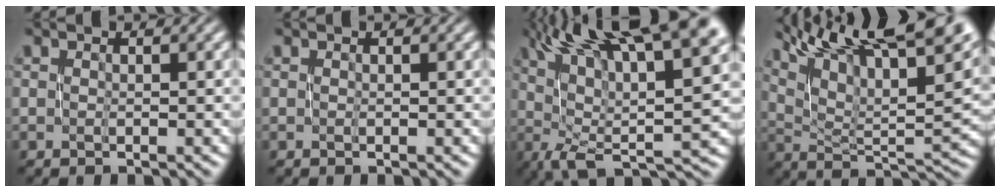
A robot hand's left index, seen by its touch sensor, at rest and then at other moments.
{"total": 0.0}
{"total": 15.9, "force": [5.9, 6.0, 13.4], "torque": [-0.210, 0.041, 0.110]}
{"total": 16.6, "force": [11.2, 4.6, 11.3], "torque": [-0.185, 0.025, 0.183]}